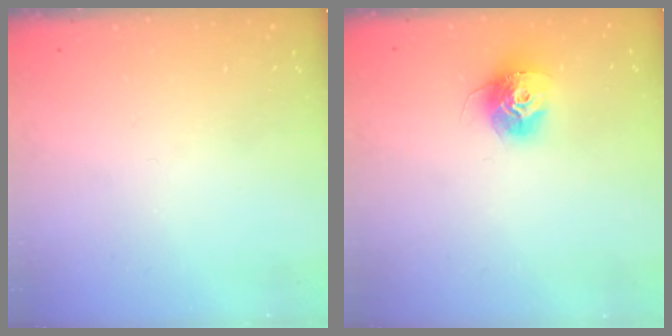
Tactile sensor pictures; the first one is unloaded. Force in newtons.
{"total": 11.8, "press": 11.8, "slide": 0.9}